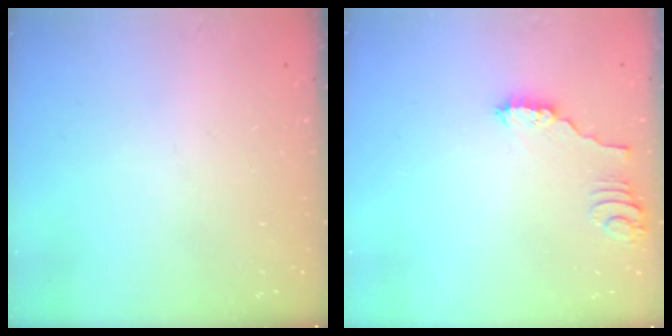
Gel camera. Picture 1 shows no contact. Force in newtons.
{"total": 2.3, "press": 2.3, "slide": 0.2}